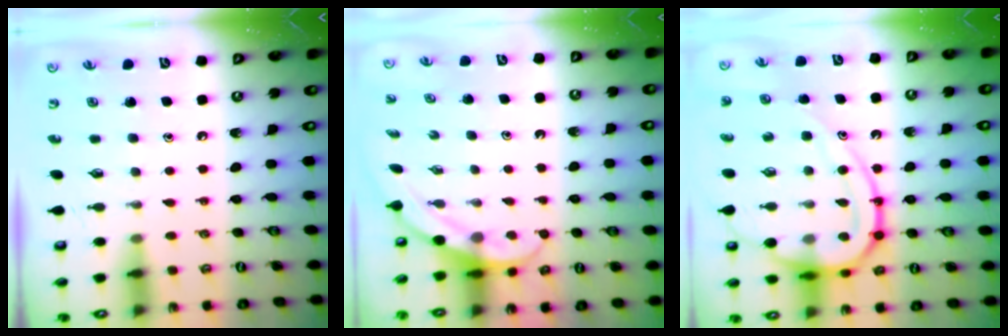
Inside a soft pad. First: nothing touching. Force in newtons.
{"total": 4.8, "press": 4.8, "slide": 0.3}
{"total": 18.6, "press": 18.5, "slide": 1.9}